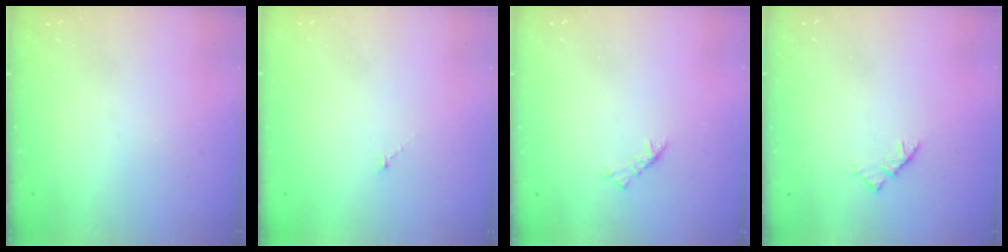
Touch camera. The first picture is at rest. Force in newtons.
{"total": 0.0}
{"total": 2.5, "press": 2.4, "slide": 0.7}
{"total": 2.9, "press": 2.8, "slide": 0.7}